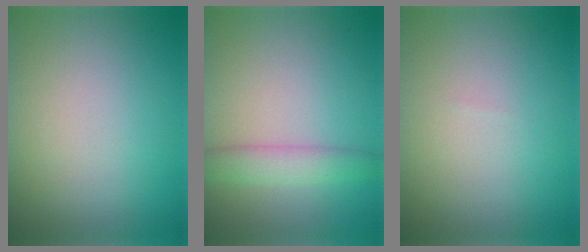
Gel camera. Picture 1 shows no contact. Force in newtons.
{"total": 2.9, "press": 2.9, "slide": 0.1}
{"total": 0.0}